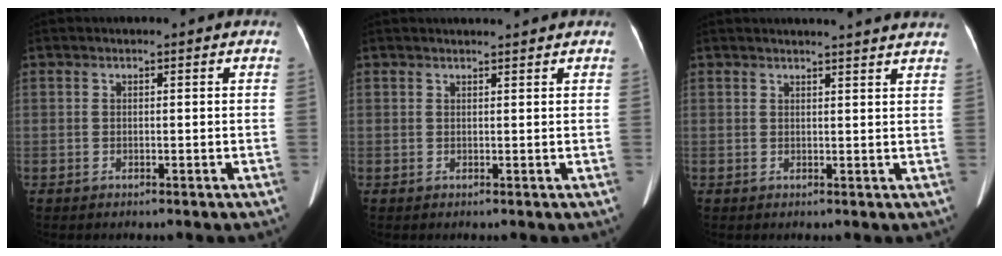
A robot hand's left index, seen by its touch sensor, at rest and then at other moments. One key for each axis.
{"total": 2.9, "fx": 2.8, "fy": 0.0, "fz": 0.7, "tx": -0.013, "ty": 0.015, "tz": 0.034}
{"total": 9.5, "fx": 9.1, "fy": -0.3, "fz": 2.9, "tx": -0.038, "ty": -0.002, "tz": 0.086}